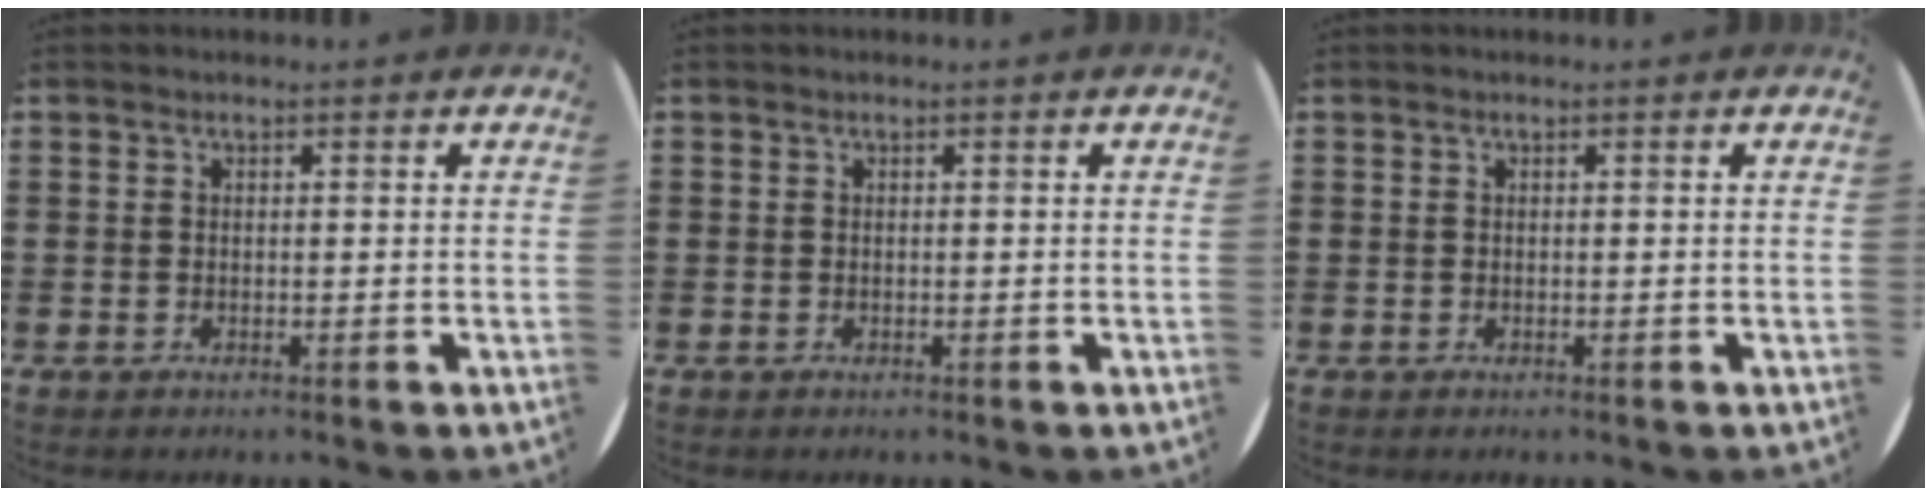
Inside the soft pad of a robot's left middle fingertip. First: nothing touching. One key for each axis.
{"total": 0.0}
{"total": 0.0}